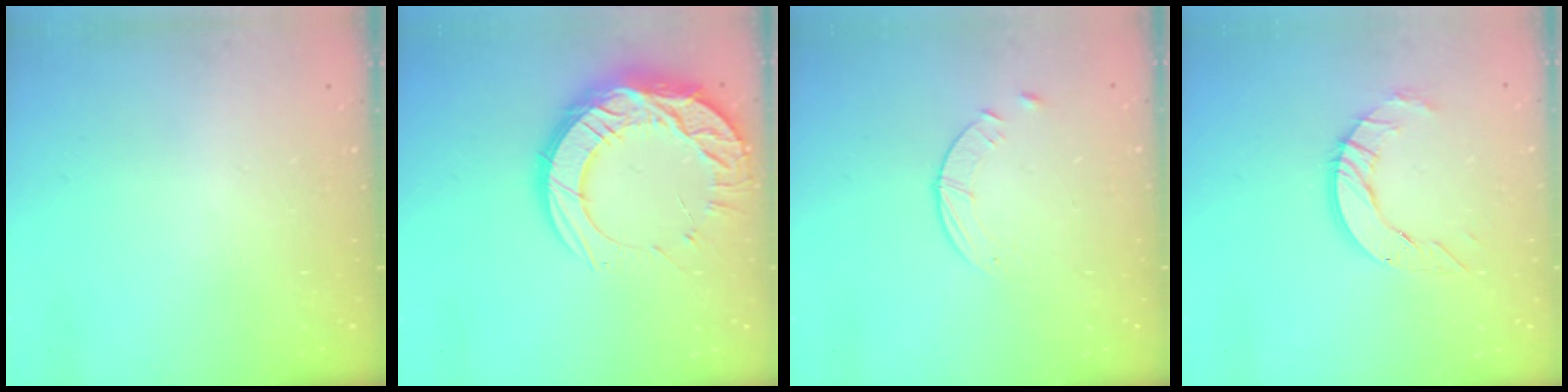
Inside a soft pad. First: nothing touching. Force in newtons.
{"total": 18.6, "press": 18.6, "slide": 1.4}
{"total": 3.0, "press": 3.0, "slide": 0.4}
{"total": 8.1, "press": 8.0, "slide": 0.3}